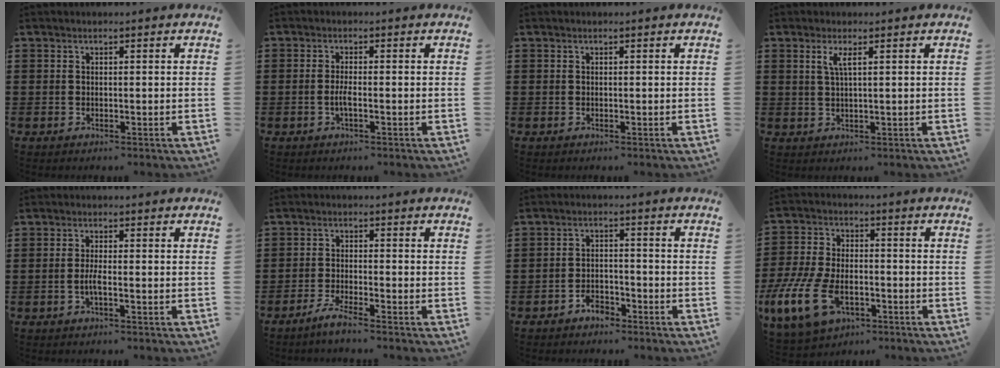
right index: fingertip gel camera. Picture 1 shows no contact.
{"total": 2.3, "force": [-0.8, 0.4, 2.1], "torque": [-0.046, -0.002, -0.016]}
{"total": 0.0}
{"total": 2.3, "force": [1.0, 0.3, 2.1], "torque": [-0.044, 0.002, 0.015]}
{"total": 2.5, "force": [-0.9, 0.4, 2.3], "torque": [-0.056, -0.006, -0.020]}
{"total": 2.8, "force": [-2.4, -0.2, 1.4], "torque": [-0.038, -0.003, -0.049]}
{"total": 3.0, "force": [-2.5, 1.3, 0.9], "torque": [-0.020, 0.006, -0.050]}
{"total": 9.7, "force": [-4.1, 5.0, 7.3], "torque": [-0.179, -0.002, -0.078]}